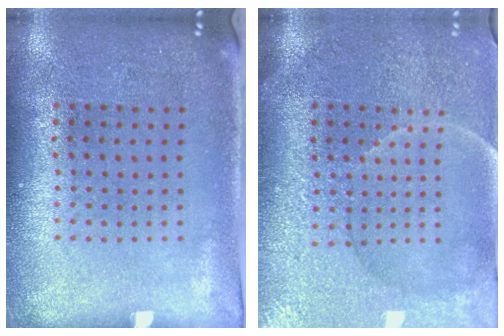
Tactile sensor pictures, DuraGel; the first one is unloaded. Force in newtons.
{"total": 3.8, "press": 3.6, "slide": 1.3}